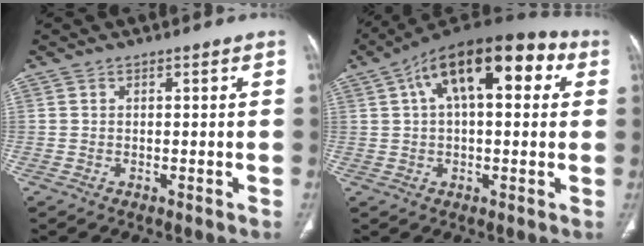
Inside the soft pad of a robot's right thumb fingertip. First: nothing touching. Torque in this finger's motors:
{"motor_torque": [0.83, 4.18, 0.82, -0.49, 0.14]}